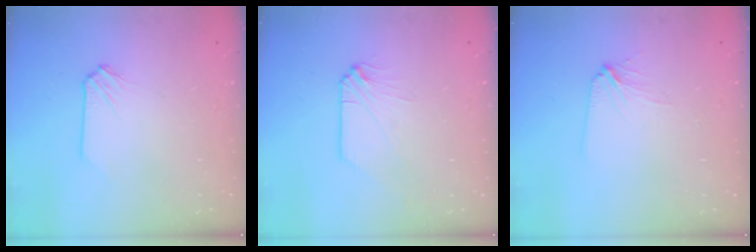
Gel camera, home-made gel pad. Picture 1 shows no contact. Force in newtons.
{"total": 0.0}
{"total": 3.6, "press": 3.5, "slide": 0.5}